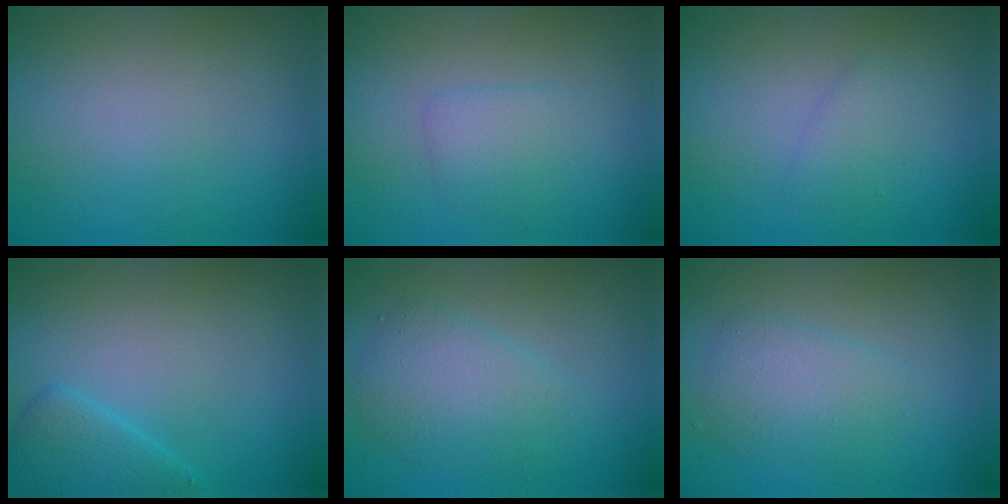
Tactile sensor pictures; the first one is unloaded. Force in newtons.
{"total": 1.9, "press": 1.9, "slide": 0.1}
{"total": 1.4, "press": 1.4, "slide": 0.0}
{"total": 2.8, "press": 2.8, "slide": 0.2}
{"total": 3.2, "press": 3.2, "slide": 0.2}
{"total": 2.6, "press": 2.6, "slide": 0.1}